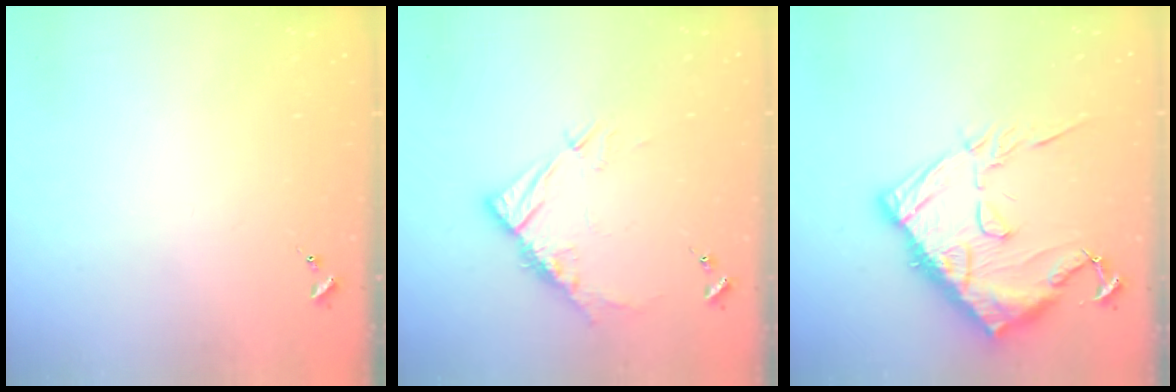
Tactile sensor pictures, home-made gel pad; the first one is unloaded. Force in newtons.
{"total": 10.7, "press": 10.7, "slide": 0.9}
{"total": 18.7, "press": 18.6, "slide": 1.2}